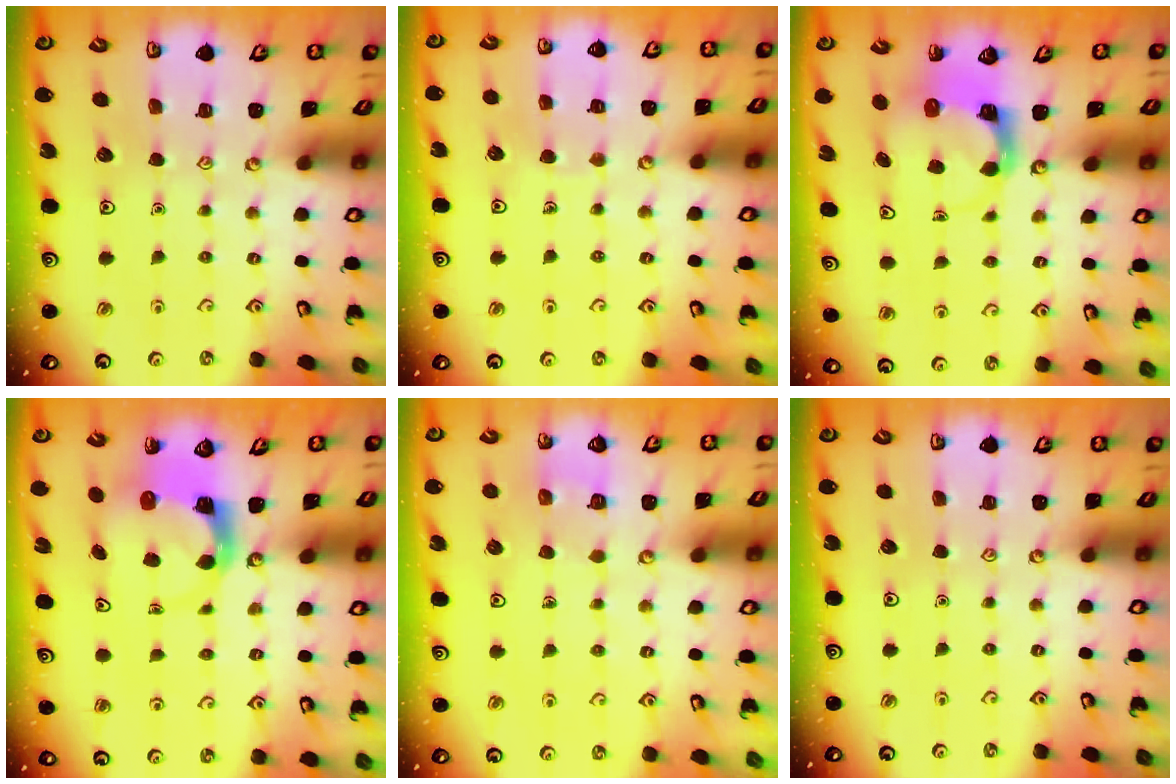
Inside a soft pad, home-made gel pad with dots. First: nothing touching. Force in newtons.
{"total": 4.3, "press": 4.2, "slide": 0.4}
{"total": 3.6, "press": 3.5, "slide": 0.4}
{"total": 3.8, "press": 3.8, "slide": 0.6}
{"total": 2.8, "press": 2.8, "slide": 0.1}
{"total": 0.0}